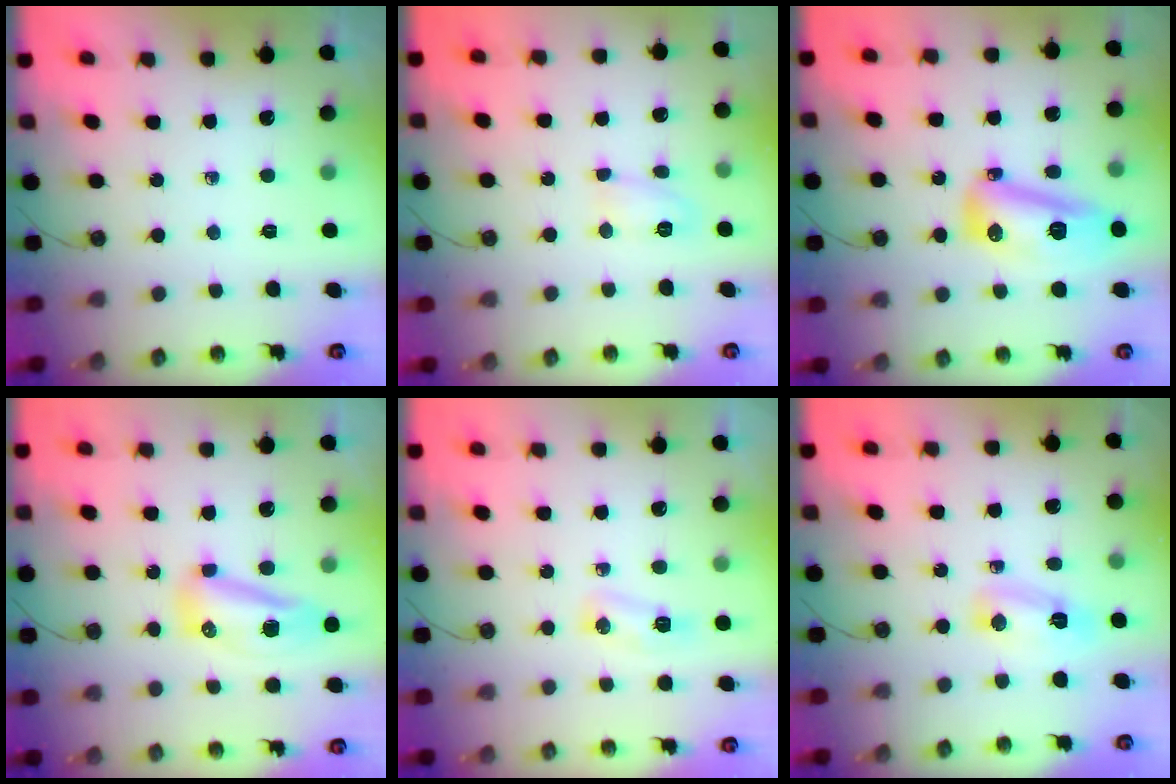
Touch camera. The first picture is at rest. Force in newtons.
{"total": 5.2, "press": 5.2, "slide": 0.8}
{"total": 13.6, "press": 13.6, "slide": 1.3}
{"total": 14.7, "press": 11.6, "slide": 9.2}
{"total": 4.6, "press": 4.6, "slide": 0.7}
{"total": 6.2, "press": 5.0, "slide": 3.7}